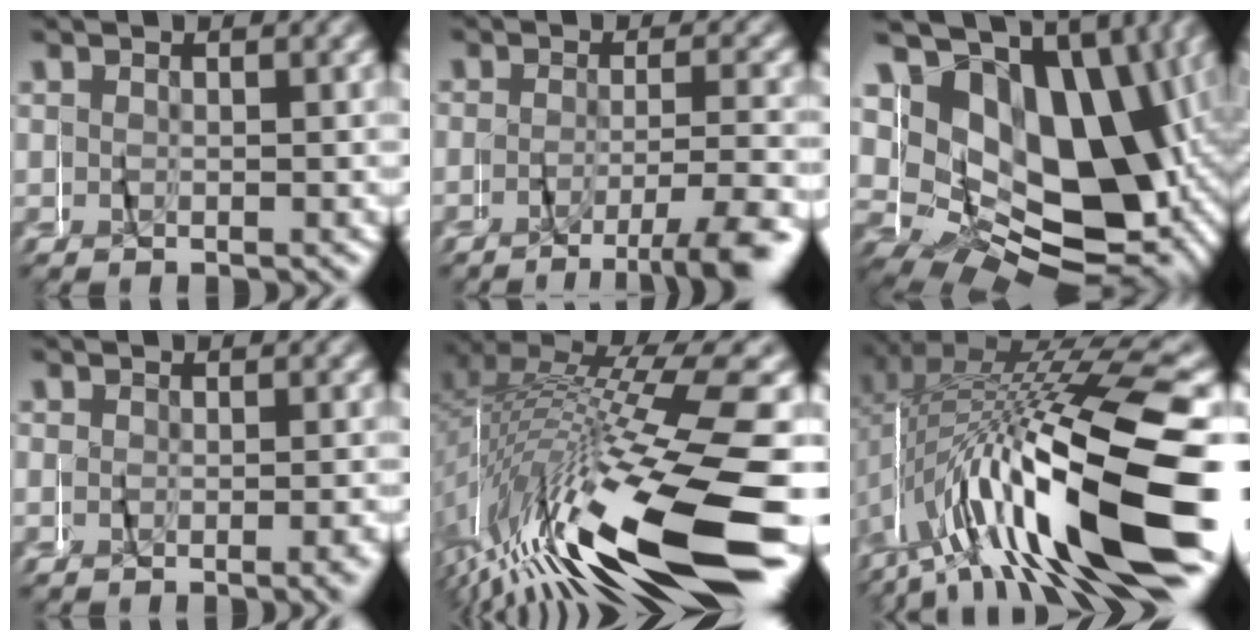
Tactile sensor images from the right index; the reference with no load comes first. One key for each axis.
{"total": 4.9, "fx": -3.9, "fy": -0.1, "fz": 3.0, "tx": -0.044, "ty": -0.007, "tz": -0.068}
{"total": 21.0, "fx": 1.2, "fy": 14.2, "fz": 15.4, "tx": -0.271, "ty": -0.013, "tz": 0.015}
{"total": 0.9, "fx": -0.8, "fy": 0.0, "fz": 0.3, "tx": -0.010, "ty": -0.004, "tz": -0.012}
{"total": 16.3, "fx": -5.5, "fy": 5.7, "fz": 14.3, "tx": -0.249, "ty": -0.018, "tz": -0.063}
{"total": 14.6, "fx": -3.7, "fy": 4.7, "fz": 13.3, "tx": -0.222, "ty": 0.006, "tz": -0.046}